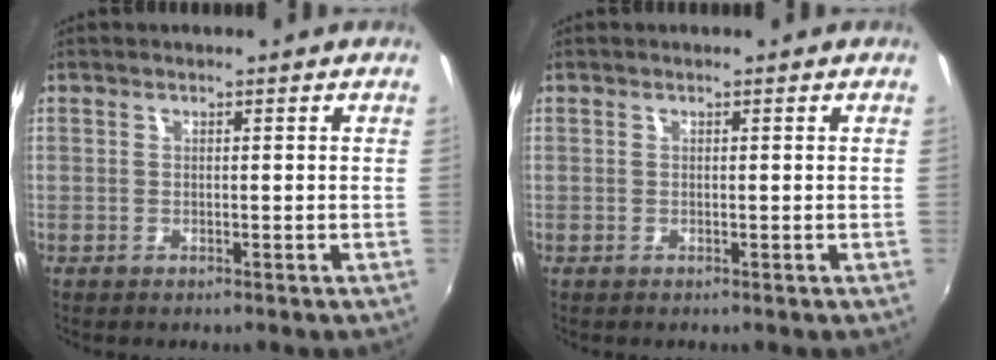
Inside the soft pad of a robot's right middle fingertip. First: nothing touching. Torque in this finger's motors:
{"motor_torque": [-0.22, -0.04, -0.02, 0.00]}